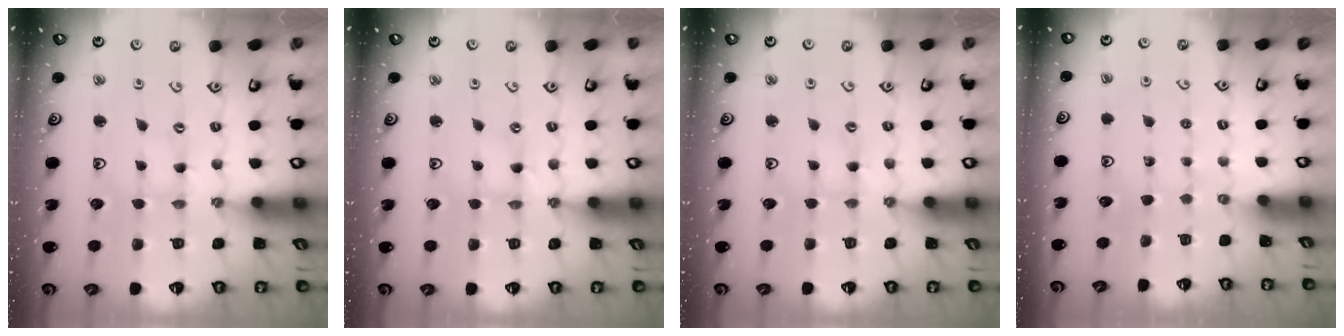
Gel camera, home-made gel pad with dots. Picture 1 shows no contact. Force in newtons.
{"total": 0.6, "press": 0.6, "slide": 0.1}
{"total": 1.0, "press": 0.9, "slide": 0.2}
{"total": 0.0}